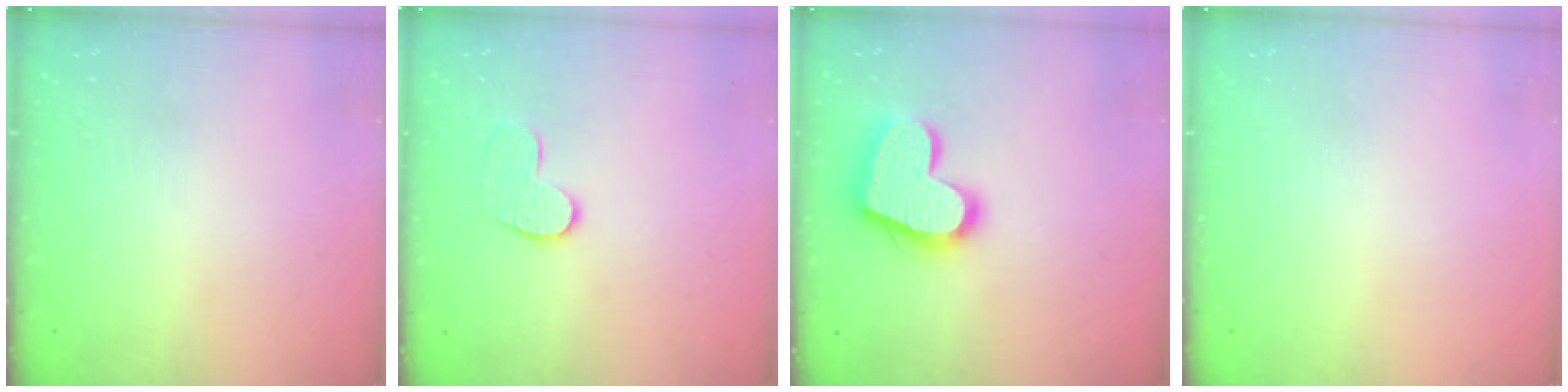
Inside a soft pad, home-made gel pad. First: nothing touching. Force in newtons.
{"total": 8.3, "press": 8.3, "slide": 0.4}
{"total": 18.7, "press": 18.6, "slide": 1.4}
{"total": 0.0}